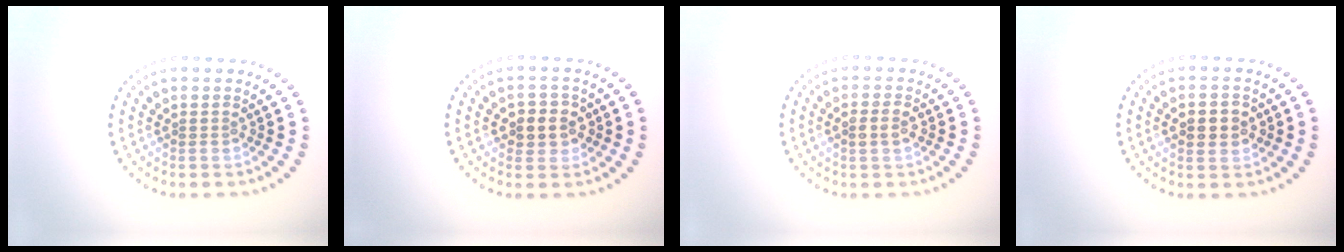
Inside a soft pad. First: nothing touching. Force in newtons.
{"total": 2.8, "press": 2.7, "slide": 0.8}
{"total": 1.8, "press": 1.8, "slide": 0.0}
{"total": 2.9, "press": 2.9, "slide": 0.1}